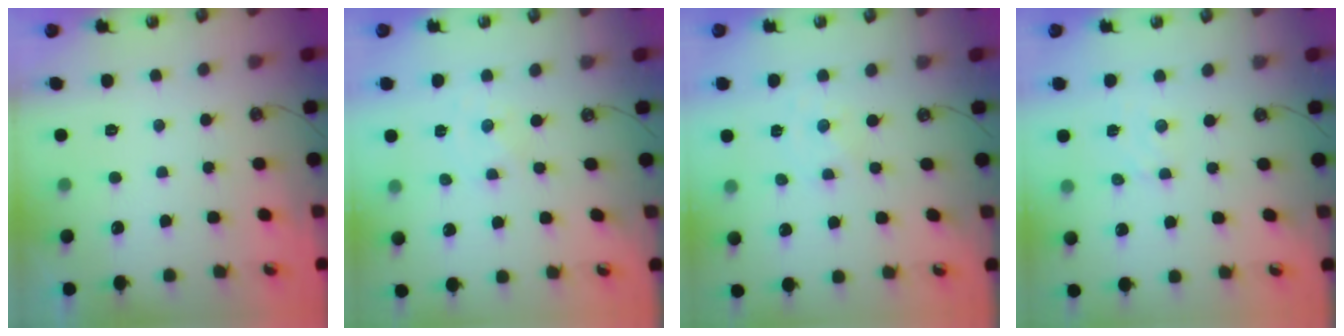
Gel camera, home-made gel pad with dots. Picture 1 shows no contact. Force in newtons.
{"total": 0.0}
{"total": 0.0}
{"total": 3.6, "press": 3.6, "slide": 0.6}